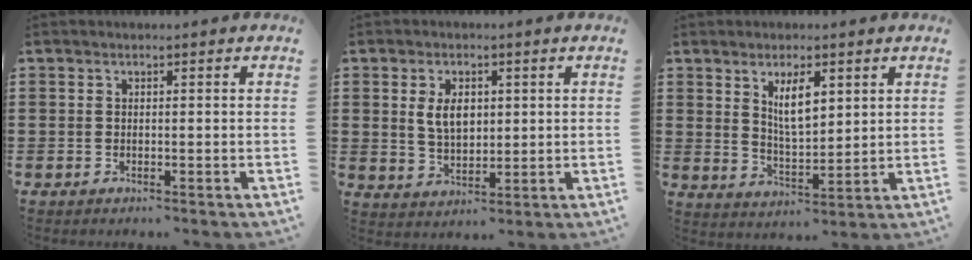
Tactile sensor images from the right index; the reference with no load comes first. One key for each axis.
{"total": 4.9, "fx": 1.1, "fy": 3.0, "fz": 3.7, "tx": -0.073, "ty": 0.009, "tz": 0.017}
{"total": 5.7, "fx": 2.6, "fy": 1.9, "fz": 4.7, "tx": -0.085, "ty": -0.002, "tz": 0.041}